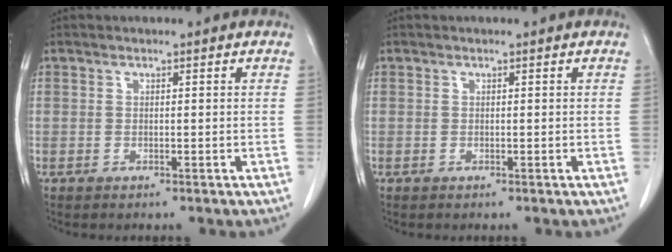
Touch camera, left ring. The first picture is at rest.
{"total": 0.0}